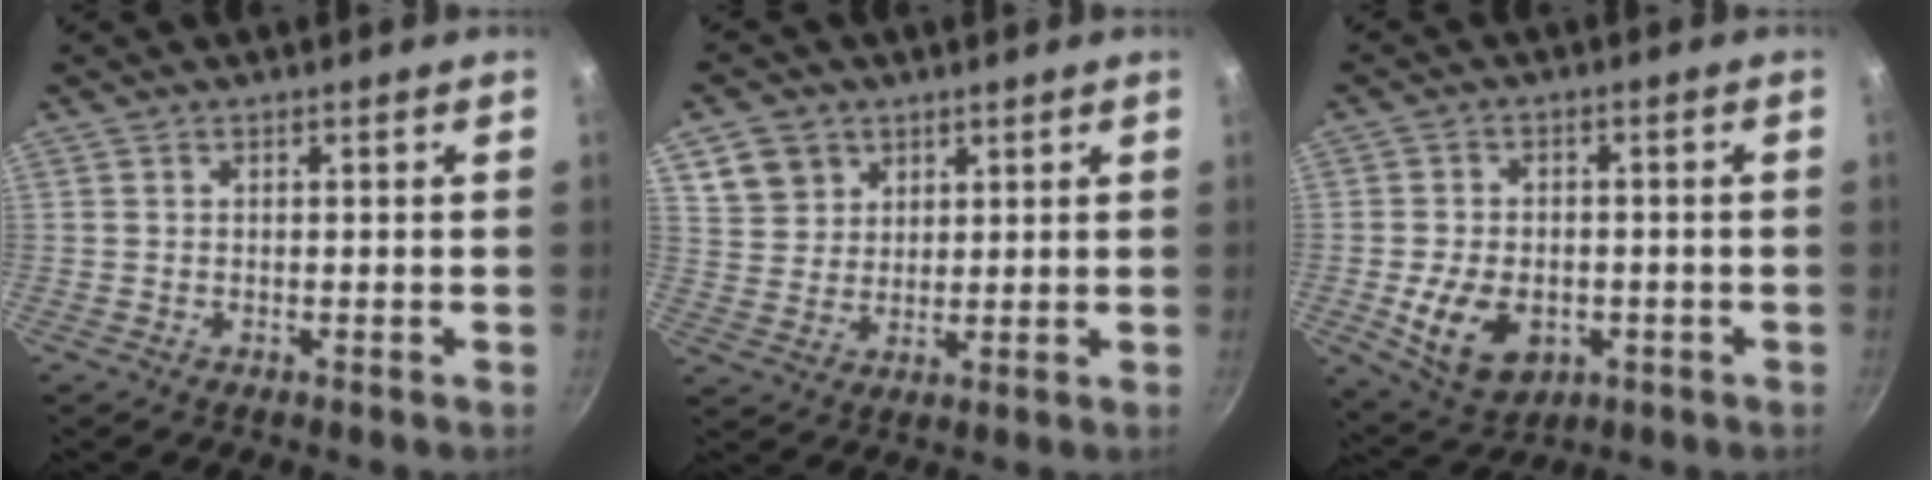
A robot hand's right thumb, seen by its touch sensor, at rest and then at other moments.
{"total": 7.3, "force": [3.7, 6.0, 2.0], "torque": [-0.010, 0.000, 0.074]}
{"total": 11.1, "force": [-2.8, 7.7, 7.5], "torque": [-0.117, 0.001, -0.034]}